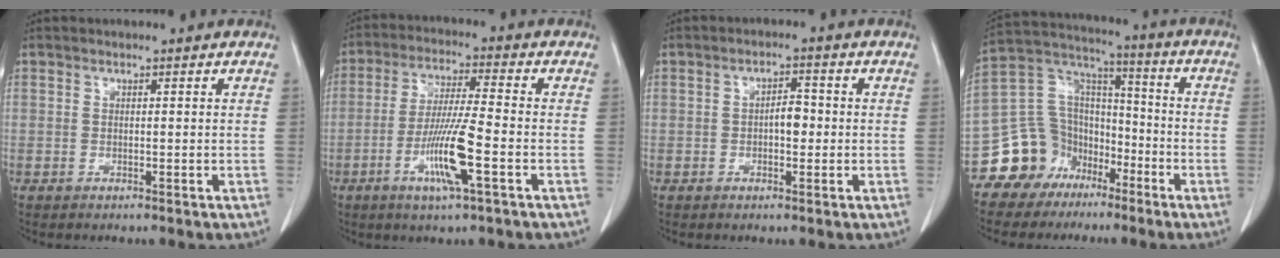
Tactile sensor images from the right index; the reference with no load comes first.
{"total": 10.4, "force": [-3.8, 0.3, 9.7], "torque": [-0.188, -0.013, -0.073]}
{"total": 3.5, "force": [-0.4, 1.7, 3.0], "torque": [-0.049, 0.010, -0.005]}
{"total": 13.3, "force": [-8.2, 10.2, 2.6], "torque": [-0.060, 0.082, -0.143]}